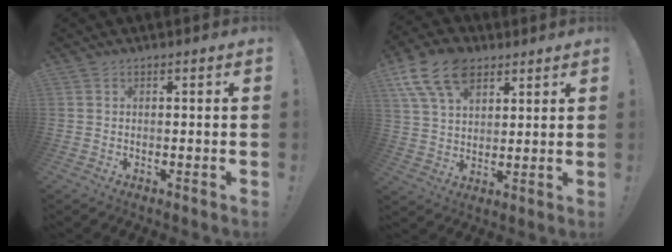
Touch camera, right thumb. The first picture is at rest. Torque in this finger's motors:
{"motor_torque": [-0.44, 1.26, 0.41, -0.13, 0.17]}